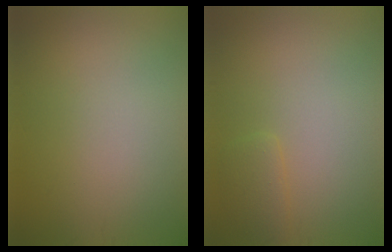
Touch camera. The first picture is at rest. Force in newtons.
{"total": 1.4, "press": 1.4, "slide": 0.1}